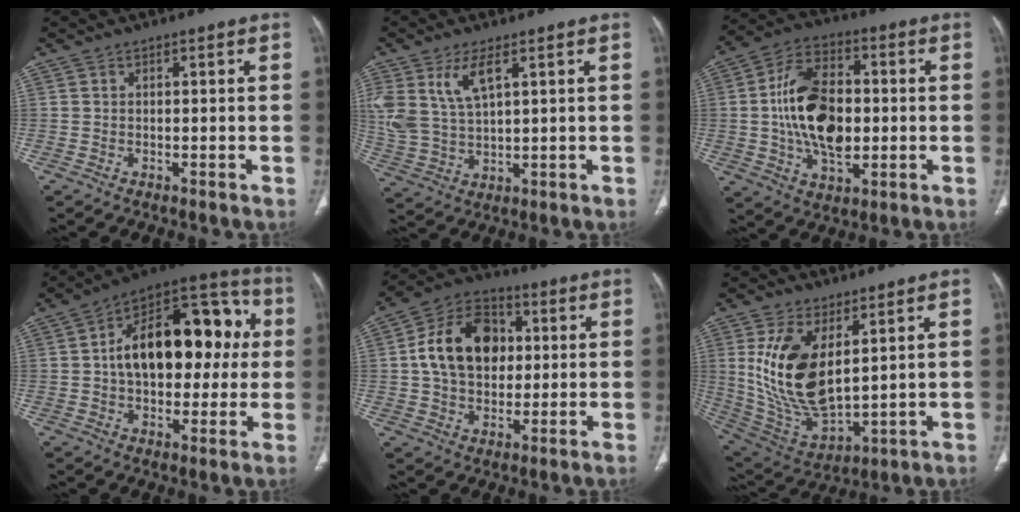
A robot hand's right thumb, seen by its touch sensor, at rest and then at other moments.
{"total": 9.7, "force": [4.5, 4.4, 7.5], "torque": [-0.166, -0.014, 0.100]}
{"total": 17.2, "force": [-0.2, 10.4, 13.7], "torque": [-0.229, 0.015, -0.004]}
{"total": 24.1, "force": [2.6, 14.1, 19.3], "torque": [-0.249, 0.040, 0.033]}
{"total": 16.1, "force": [2.2, 11.8, 10.7], "torque": [-0.154, 0.016, 0.031]}
{"total": 17.1, "force": [4.9, 8.8, 13.9], "torque": [-0.260, -0.024, 0.118]}